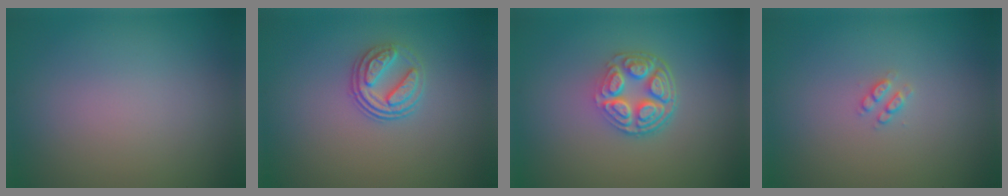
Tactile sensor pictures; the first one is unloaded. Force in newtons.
{"total": 2.9, "press": 2.6, "slide": 1.3}
{"total": 5.1, "press": 3.8, "slide": 3.4}
{"total": 1.2, "press": 1.1, "slide": 0.3}